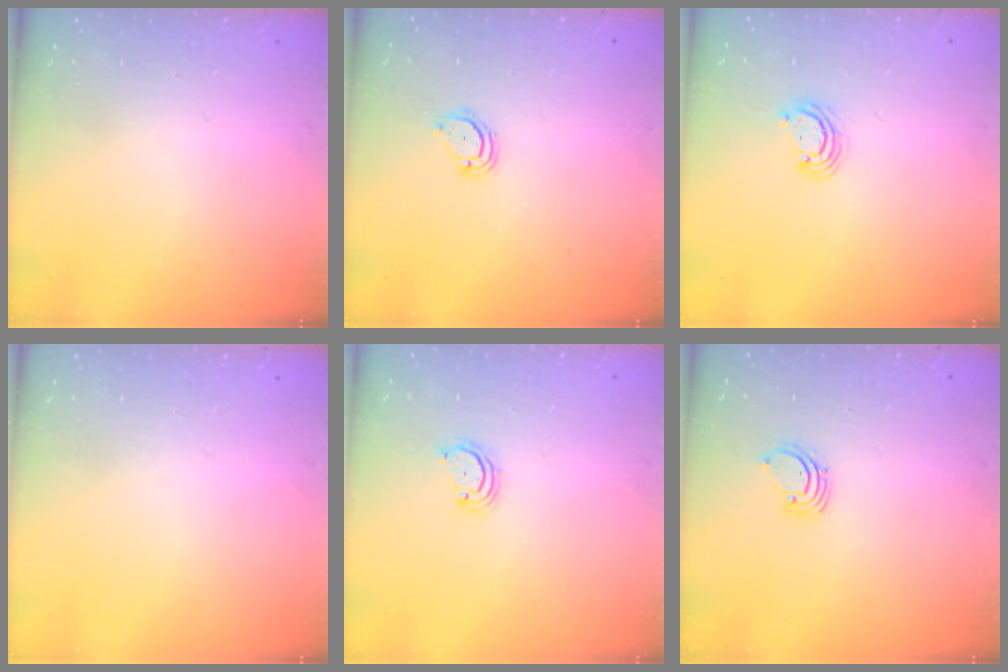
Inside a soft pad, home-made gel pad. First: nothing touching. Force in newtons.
{"total": 3.3, "press": 3.3, "slide": 0.3}
{"total": 3.2, "press": 3.1, "slide": 0.3}
{"total": 0.0}
{"total": 2.5, "press": 2.5, "slide": 0.3}
{"total": 1.4, "press": 1.4, "slide": 0.1}